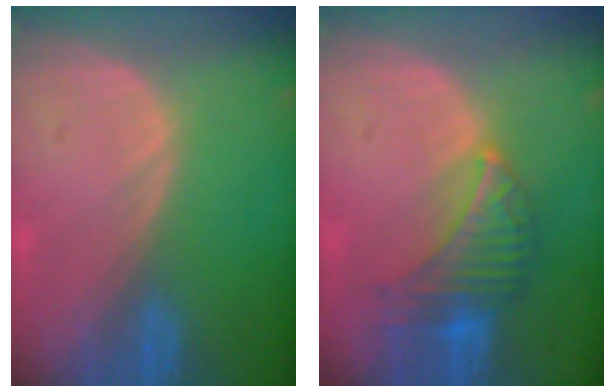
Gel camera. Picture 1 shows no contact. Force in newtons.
{"total": 7.1, "press": 6.7, "slide": 2.4}